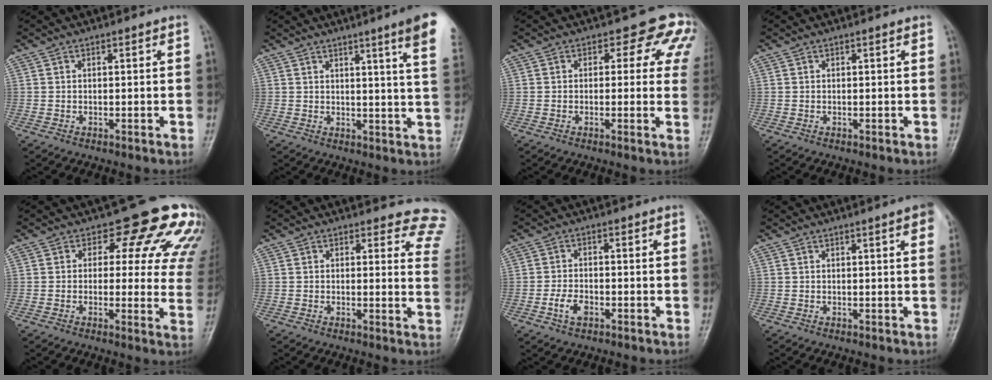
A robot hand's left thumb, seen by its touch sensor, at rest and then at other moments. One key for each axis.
{"total": 10.8, "fx": 6.4, "fy": -0.2, "fz": 8.7, "tx": -0.106, "ty": -0.027, "tz": 0.063}
{"total": 7.3, "fx": 3.5, "fy": 4.9, "fz": 4.1, "tx": 0.004, "ty": -0.006, "tz": 0.016}
{"total": 0.0}
{"total": 13.8, "fx": 8.2, "fy": 7.3, "fz": 8.4, "tx": -0.034, "ty": -0.031, "tz": 0.068}
{"total": 10.2, "fx": 9.4, "fy": 3.9, "fz": 1.1, "tx": 0.048, "ty": -0.068, "tz": 0.057}
{"total": 3.7, "fx": -1.8, "fy": 2.3, "fz": 2.3, "tx": -0.039, "ty": 0.012, "tz": -0.035}
{"total": 3.9, "fx": 1.8, "fy": 0.5, "fz": 3.5, "tx": -0.028, "ty": 0.004, "tz": 0.017}